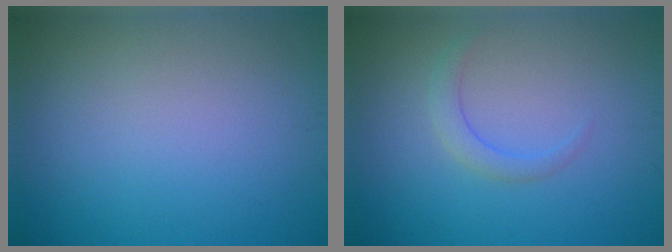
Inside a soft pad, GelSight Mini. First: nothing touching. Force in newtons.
{"total": 1.6, "press": 1.6, "slide": 0.1}